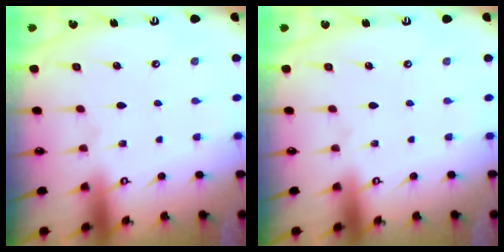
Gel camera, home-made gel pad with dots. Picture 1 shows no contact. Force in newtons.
{"total": 0.0}